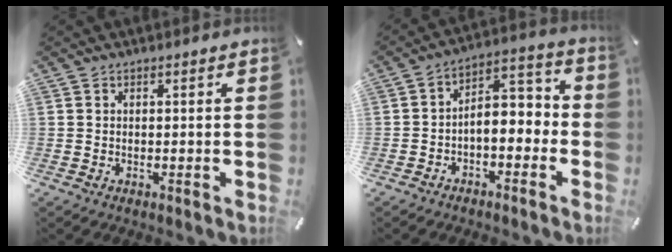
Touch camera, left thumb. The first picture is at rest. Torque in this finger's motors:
{"motor_torque": [0.77, 2.42, 0.58, -0.07, 0.26]}